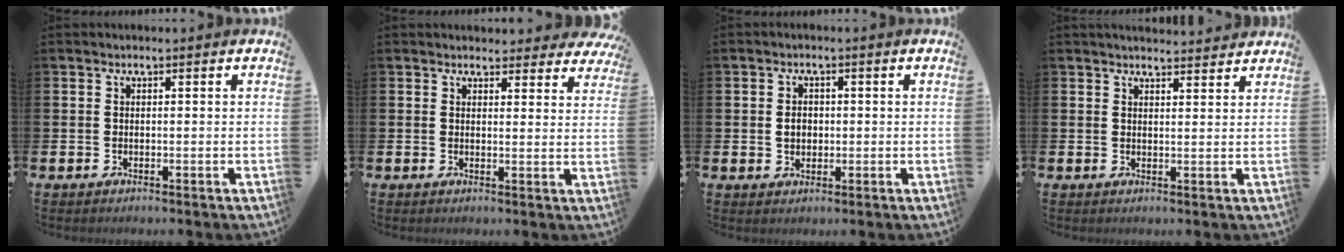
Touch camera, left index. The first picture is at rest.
{"total": 3.1, "force": [2.9, 1.1, 0.2], "torque": [0.009, -0.017, 0.047]}
{"total": 2.3, "force": [0.1, 1.9, 1.2], "torque": [-0.006, 0.001, -0.006]}
{"total": 2.6, "force": [2.6, 0.3, 0.1], "torque": [0.004, -0.018, 0.045]}